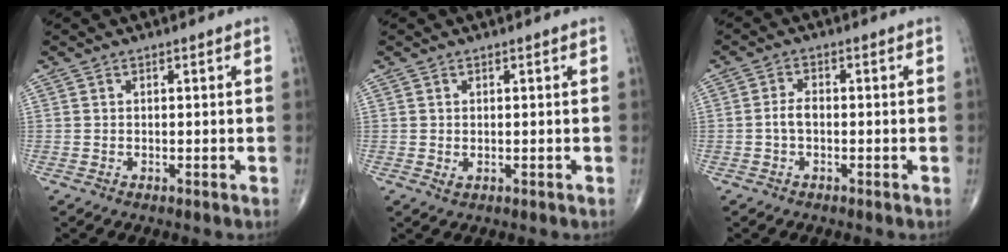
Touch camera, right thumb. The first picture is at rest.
{"total": 0.9, "force": [0.0, 0.5, 0.7], "torque": [-0.016, 0.001, 0.005]}
{"total": 2.6, "force": [-0.6, 1.5, 2.0], "torque": [-0.038, 0.009, -0.015]}